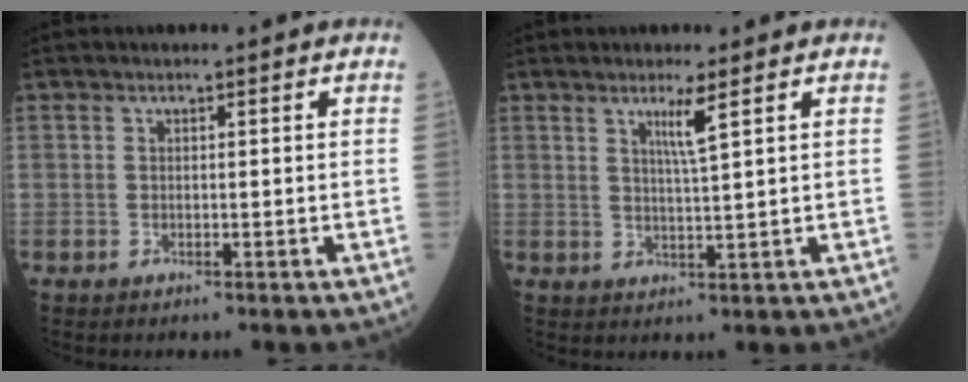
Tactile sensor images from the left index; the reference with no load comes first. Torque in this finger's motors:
{"motor_torque": [0.66, -0.41, 0.13, 0.04]}